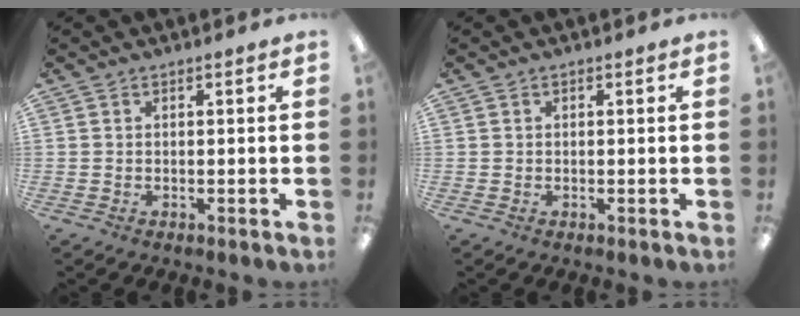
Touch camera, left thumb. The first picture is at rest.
{"total": 0.0}